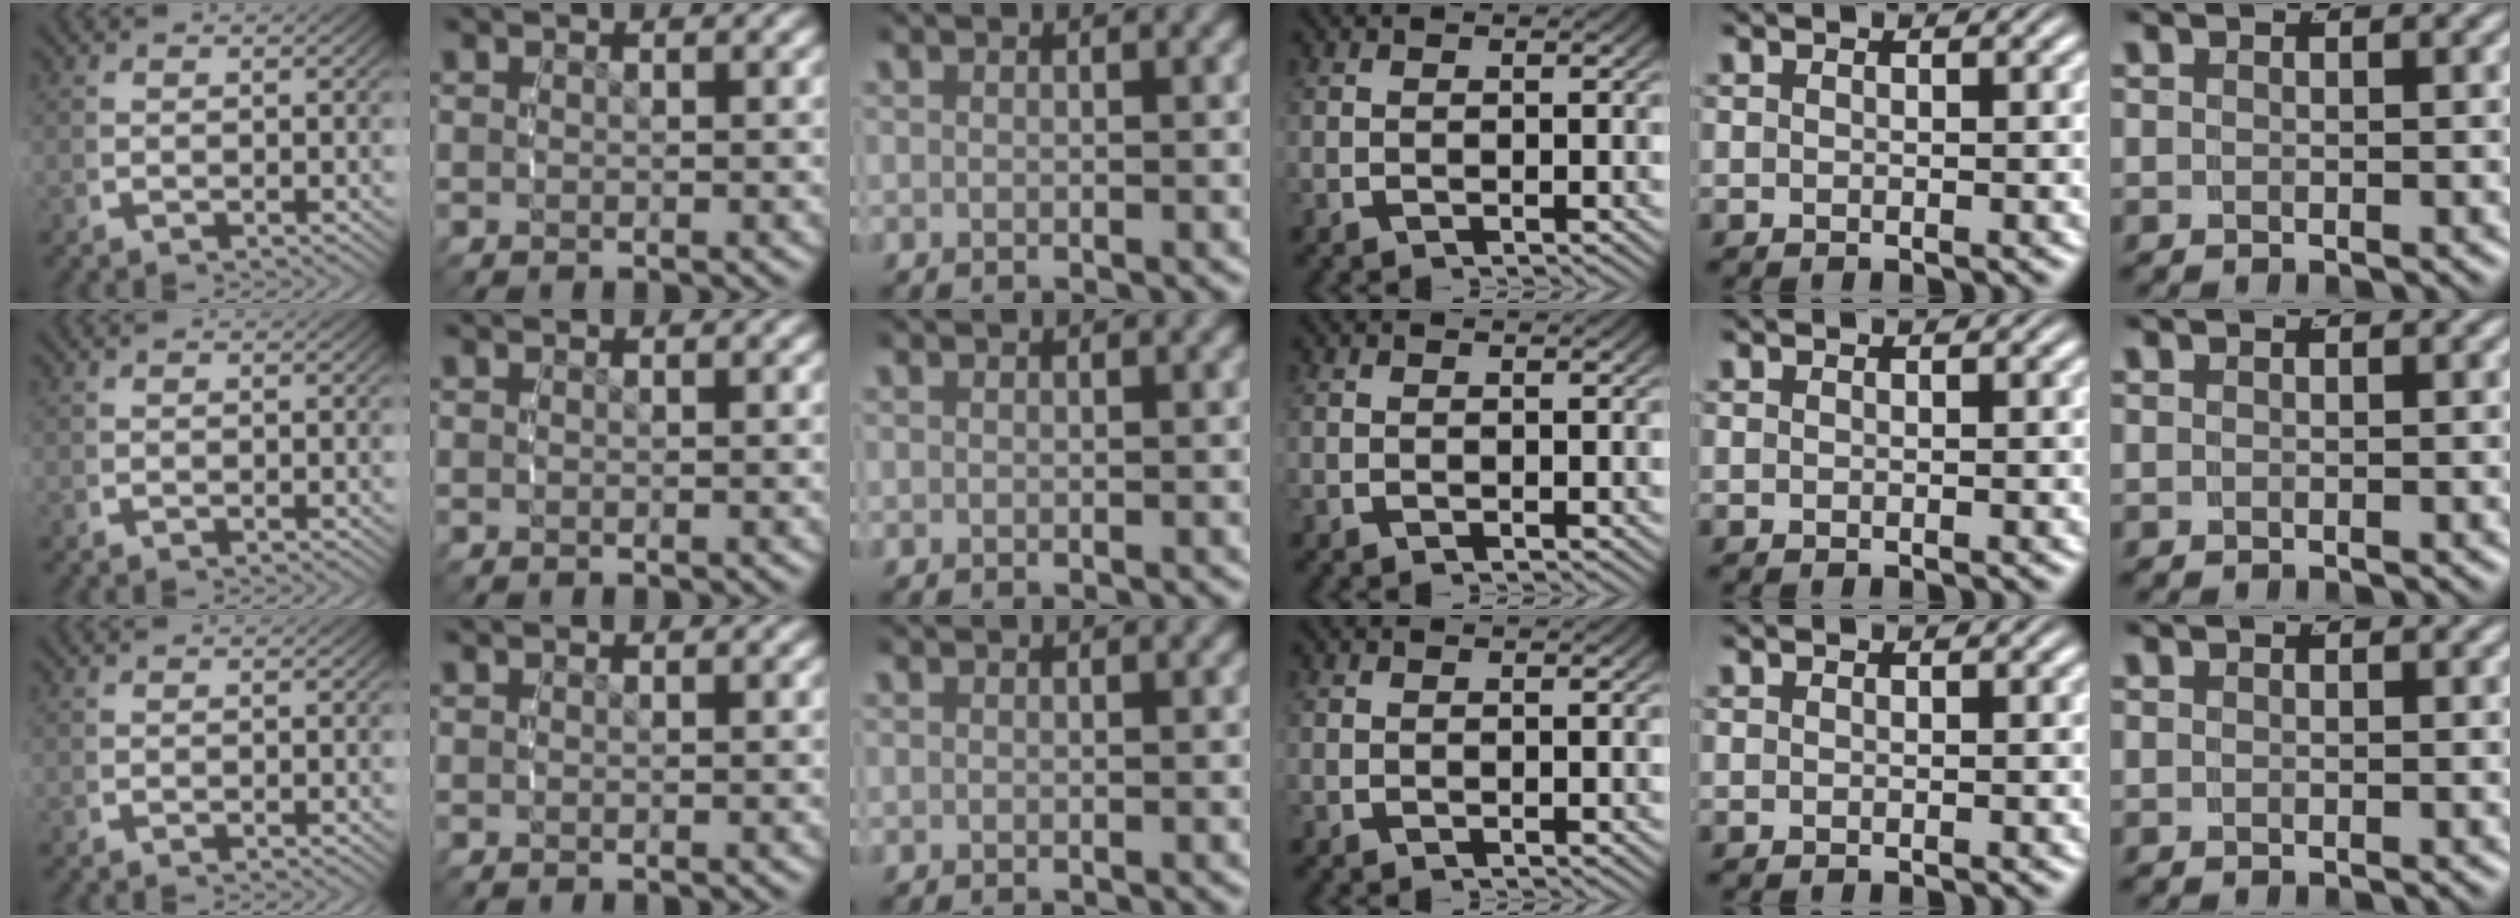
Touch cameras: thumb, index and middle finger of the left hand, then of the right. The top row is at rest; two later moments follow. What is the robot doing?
{"motion": "reach", "object": "glasses case"}